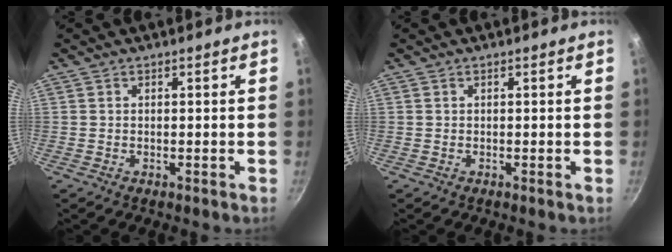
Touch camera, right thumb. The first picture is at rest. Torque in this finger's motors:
{"motor_torque": [0.29, 0.02, 0.20, -0.28, 0.01]}